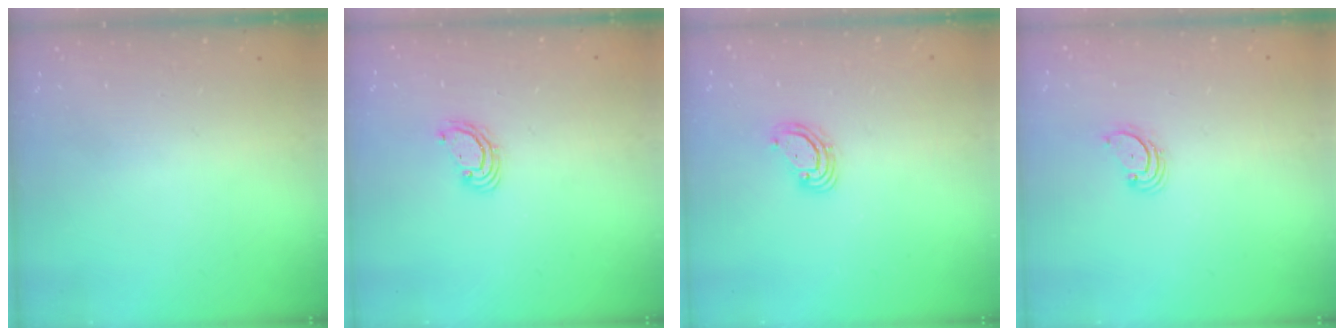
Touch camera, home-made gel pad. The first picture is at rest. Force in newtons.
{"total": 3.8, "press": 3.8, "slide": 0.1}
{"total": 4.1, "press": 4.1, "slide": 0.4}
{"total": 2.7, "press": 2.7, "slide": 0.3}